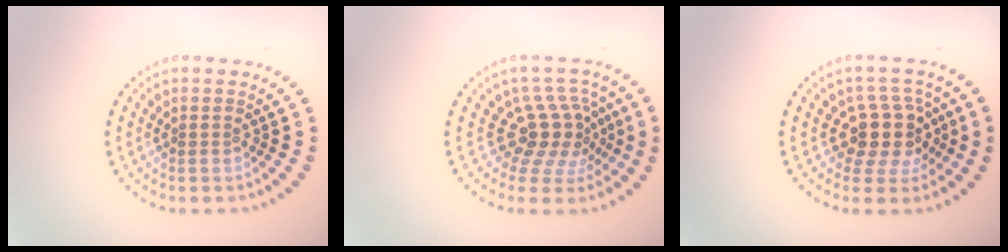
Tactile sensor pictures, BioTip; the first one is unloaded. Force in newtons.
{"total": 4.4, "press": 3.1, "slide": 3.1}
{"total": 4.0, "press": 3.3, "slide": 2.3}